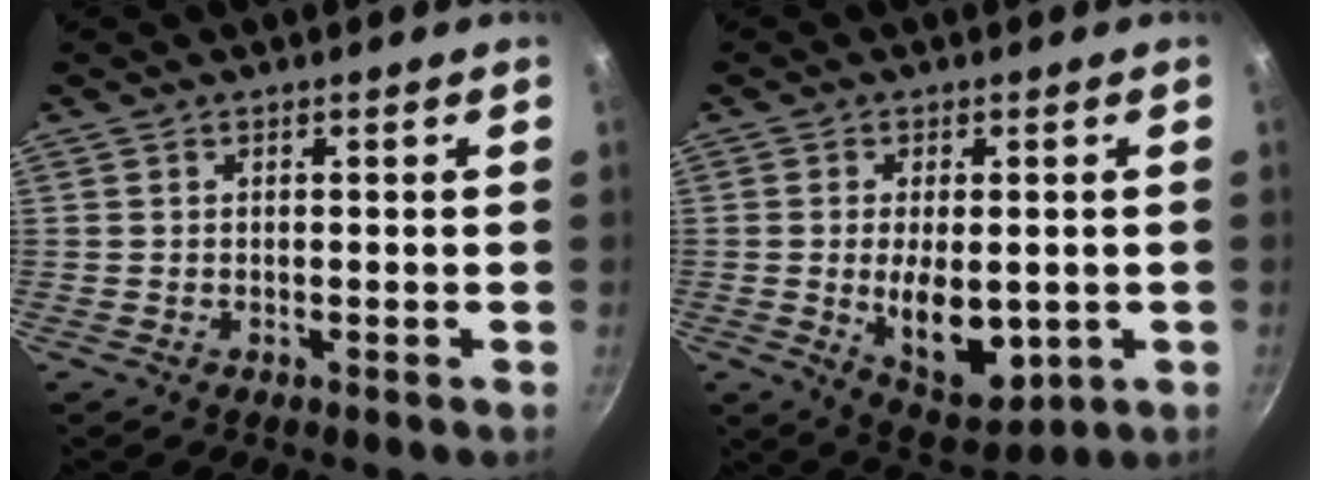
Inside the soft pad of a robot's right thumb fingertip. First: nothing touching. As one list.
[{"total": 11.6, "force": [-1.3, 6.3, 9.7], "torque": [-0.131, -0.013, -0.001]}]